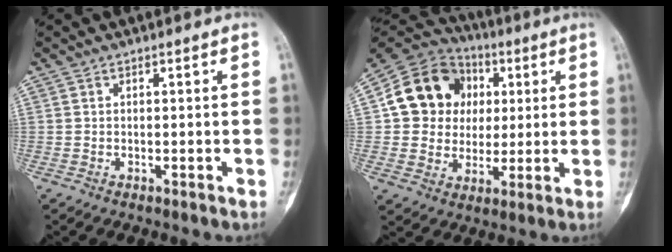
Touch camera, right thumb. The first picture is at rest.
{"total": 16.0, "force": [2.9, 14.2, 6.9], "torque": [-0.089, 0.015, 0.052]}